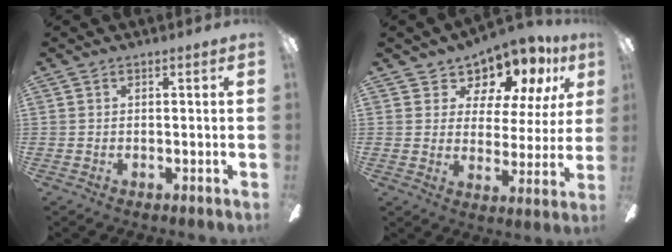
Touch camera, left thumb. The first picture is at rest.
{"total": 9.6, "force": [8.3, 4.3, 2.2], "torque": [-0.052, -0.072, 0.153]}